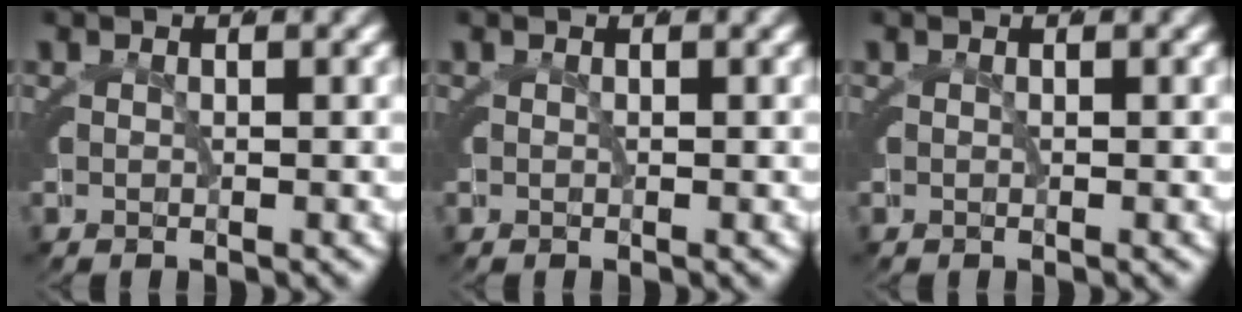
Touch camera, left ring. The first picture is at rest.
{"total": 0.0}
{"total": 0.0}